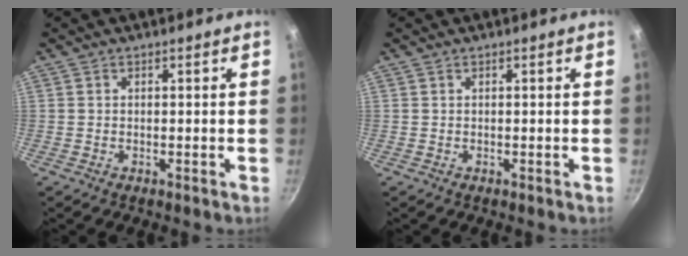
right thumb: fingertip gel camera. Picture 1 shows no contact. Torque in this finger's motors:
{"motor_torque": [0.01, 0.16, -0.22, 0.13, 0.02]}